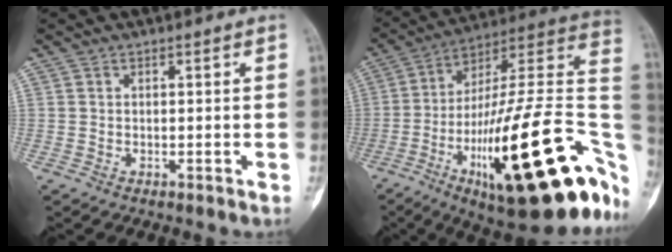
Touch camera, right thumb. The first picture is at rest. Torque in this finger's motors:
{"motor_torque": [3.52, 1.49, 2.11, -0.66, 0.80]}